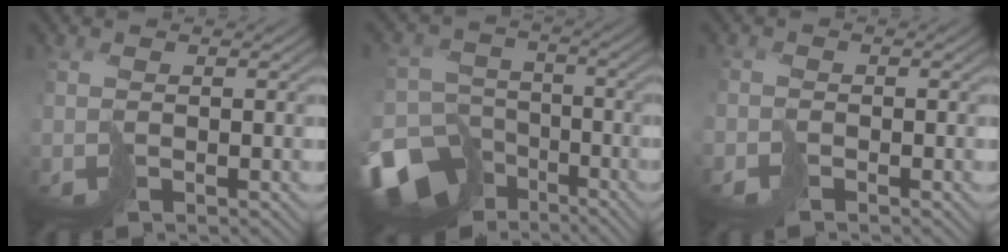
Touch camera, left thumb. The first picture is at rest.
{"total": 14.7, "force": [-9.3, 10.3, 5.0], "torque": [-0.145, -0.058, -0.139]}
{"total": 1.4, "force": [-1.3, 0.6, 0.2], "torque": [-0.008, -0.005, -0.030]}